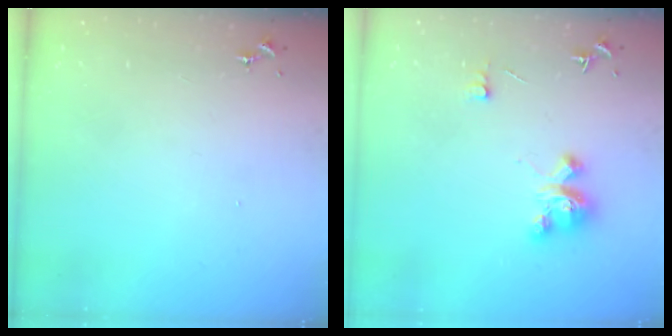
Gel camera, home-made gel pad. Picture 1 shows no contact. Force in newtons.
{"total": 5.8, "press": 5.8, "slide": 0.4}